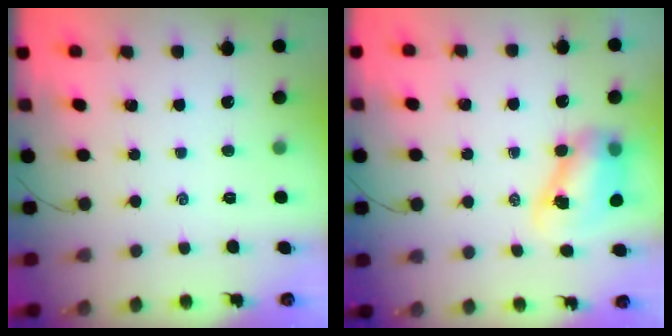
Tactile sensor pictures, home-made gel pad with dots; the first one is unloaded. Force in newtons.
{"total": 9.6, "press": 9.5, "slide": 1.9}